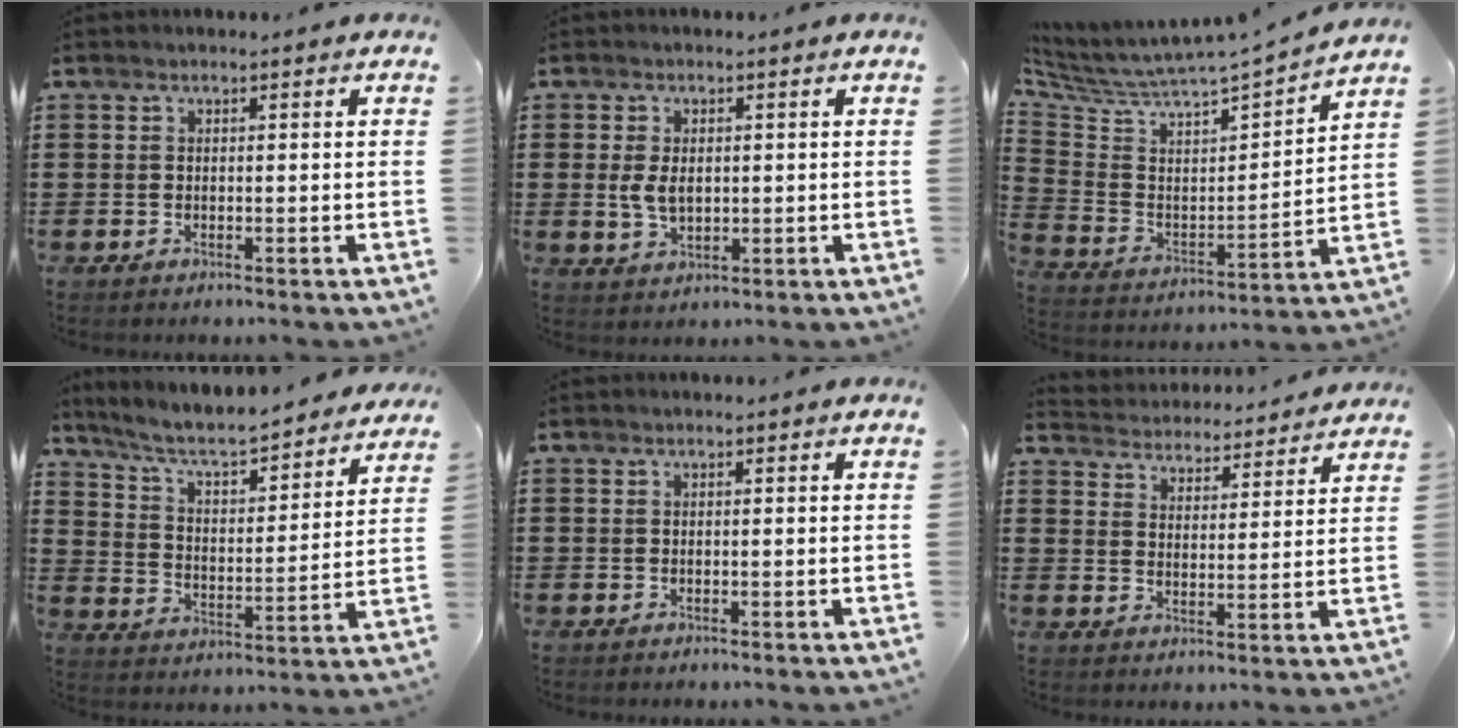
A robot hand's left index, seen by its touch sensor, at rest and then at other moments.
{"total": 3.8, "force": [0.3, 2.3, 3.1], "torque": [-0.070, 0.006, 0.003]}
{"total": 3.7, "force": [3.5, 0.6, 1.0], "torque": [-0.046, -0.050, 0.051]}
{"total": 5.7, "force": [5.1, 0.8, 2.6], "torque": [-0.072, -0.037, 0.079]}
{"total": 0.0}
{"total": 4.3, "force": [4.2, -0.1, -0.5], "torque": [-0.014, -0.034, 0.069]}